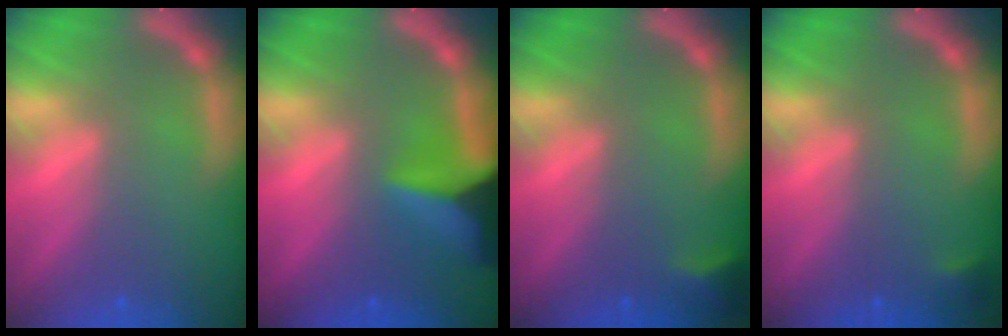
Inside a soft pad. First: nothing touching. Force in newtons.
{"total": 8.9}
{"total": 1.9}
{"total": 0.9}